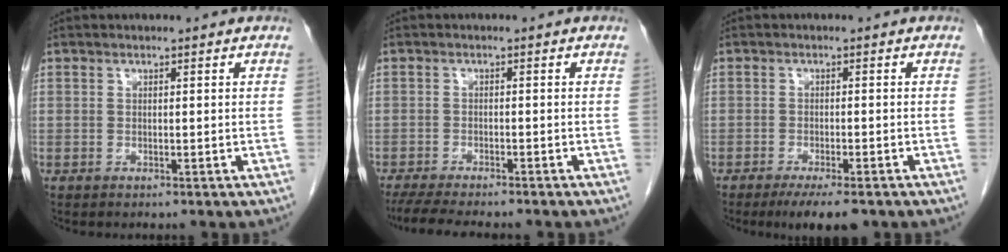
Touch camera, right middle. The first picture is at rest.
{"total": 8.9, "force": [-7.6, 1.1, 4.4], "torque": [-0.066, -0.015, -0.115]}
{"total": 6.2, "force": [-4.5, 1.2, 4.0], "torque": [-0.052, -0.011, -0.065]}